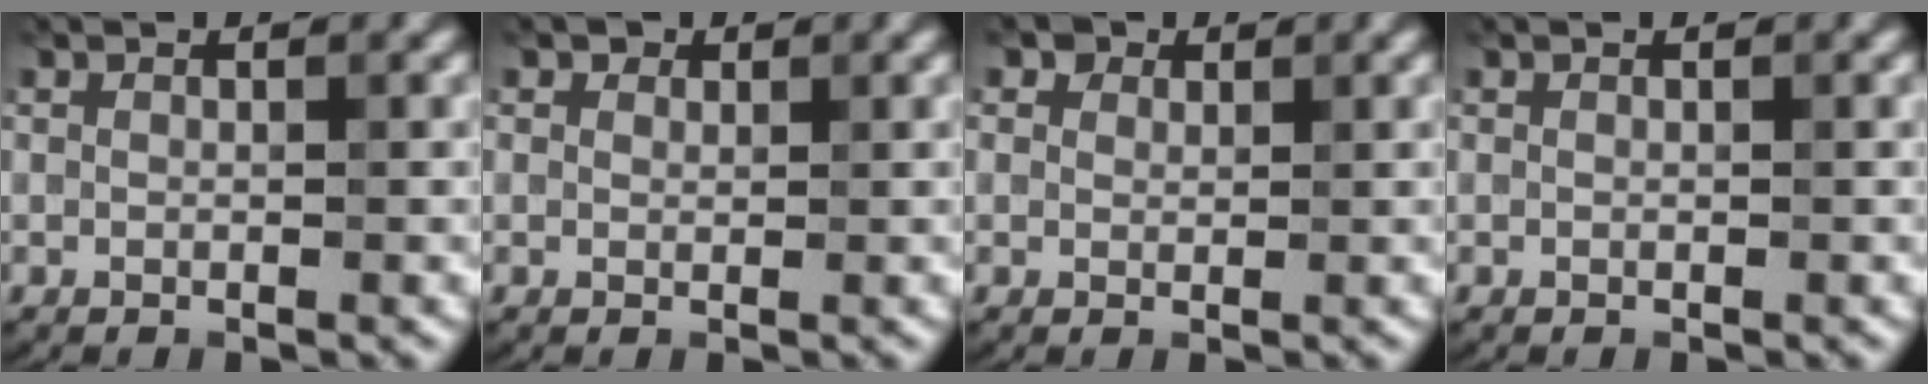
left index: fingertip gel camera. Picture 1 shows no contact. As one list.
[{"total": 1.0, "force": [0.7, 0.7, 0.2], "torque": [-0.004, -0.005, 0.007]}, {"total": 2.3, "force": [1.6, 1.5, 0.7], "torque": [-0.019, -0.004, 0.020]}, {"total": 0.0}]